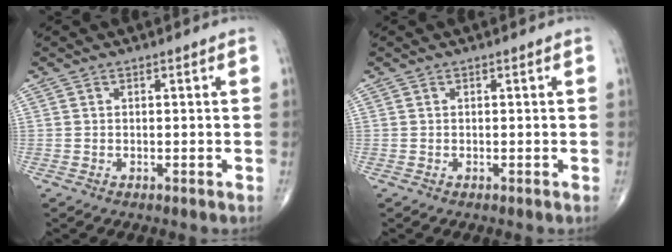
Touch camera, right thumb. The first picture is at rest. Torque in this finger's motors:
{"motor_torque": [-0.06, -0.02, 0.03, 0.03, 0.00]}